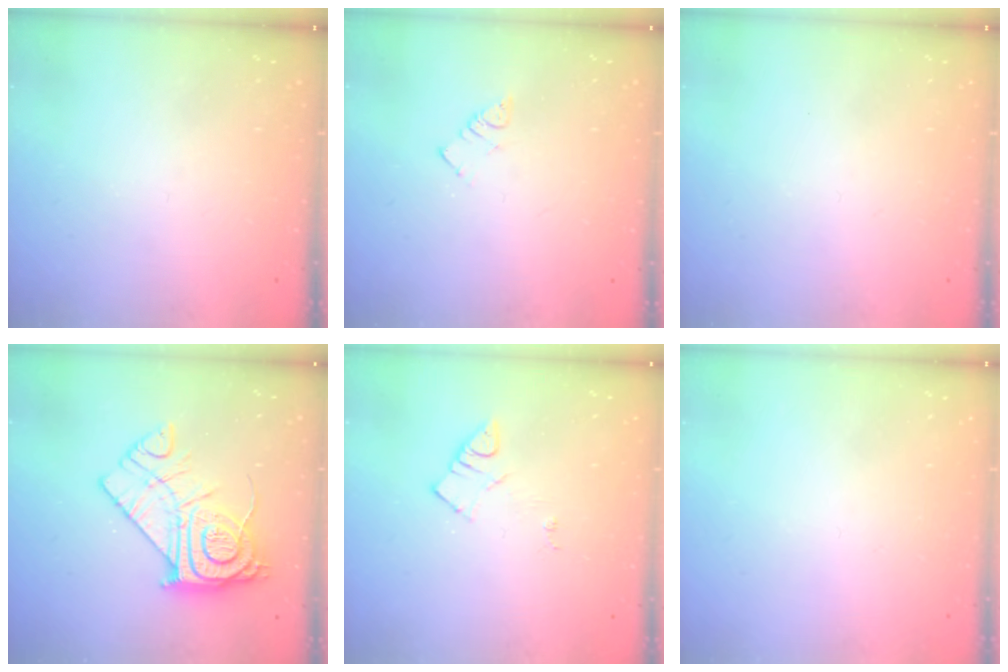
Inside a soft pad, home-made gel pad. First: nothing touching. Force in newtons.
{"total": 2.5, "press": 2.5, "slide": 0.1}
{"total": 1.7, "press": 1.6, "slide": 0.1}
{"total": 17.2, "press": 17.1, "slide": 1.3}
{"total": 4.5, "press": 4.4, "slide": 0.7}
{"total": 1.7, "press": 1.7, "slide": 0.1}